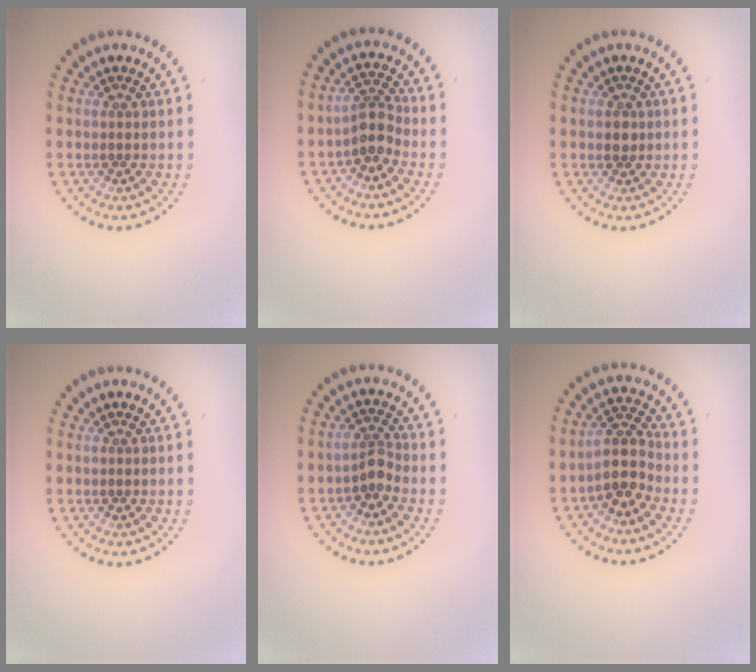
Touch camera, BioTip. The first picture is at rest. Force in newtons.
{"total": 2.5, "press": 2.0, "slide": 1.5}
{"total": 1.1, "press": 1.0, "slide": 0.4}
{"total": 0.0}
{"total": 1.9, "press": 1.4, "slide": 1.3}
{"total": 3.4, "press": 2.9, "slide": 1.8}